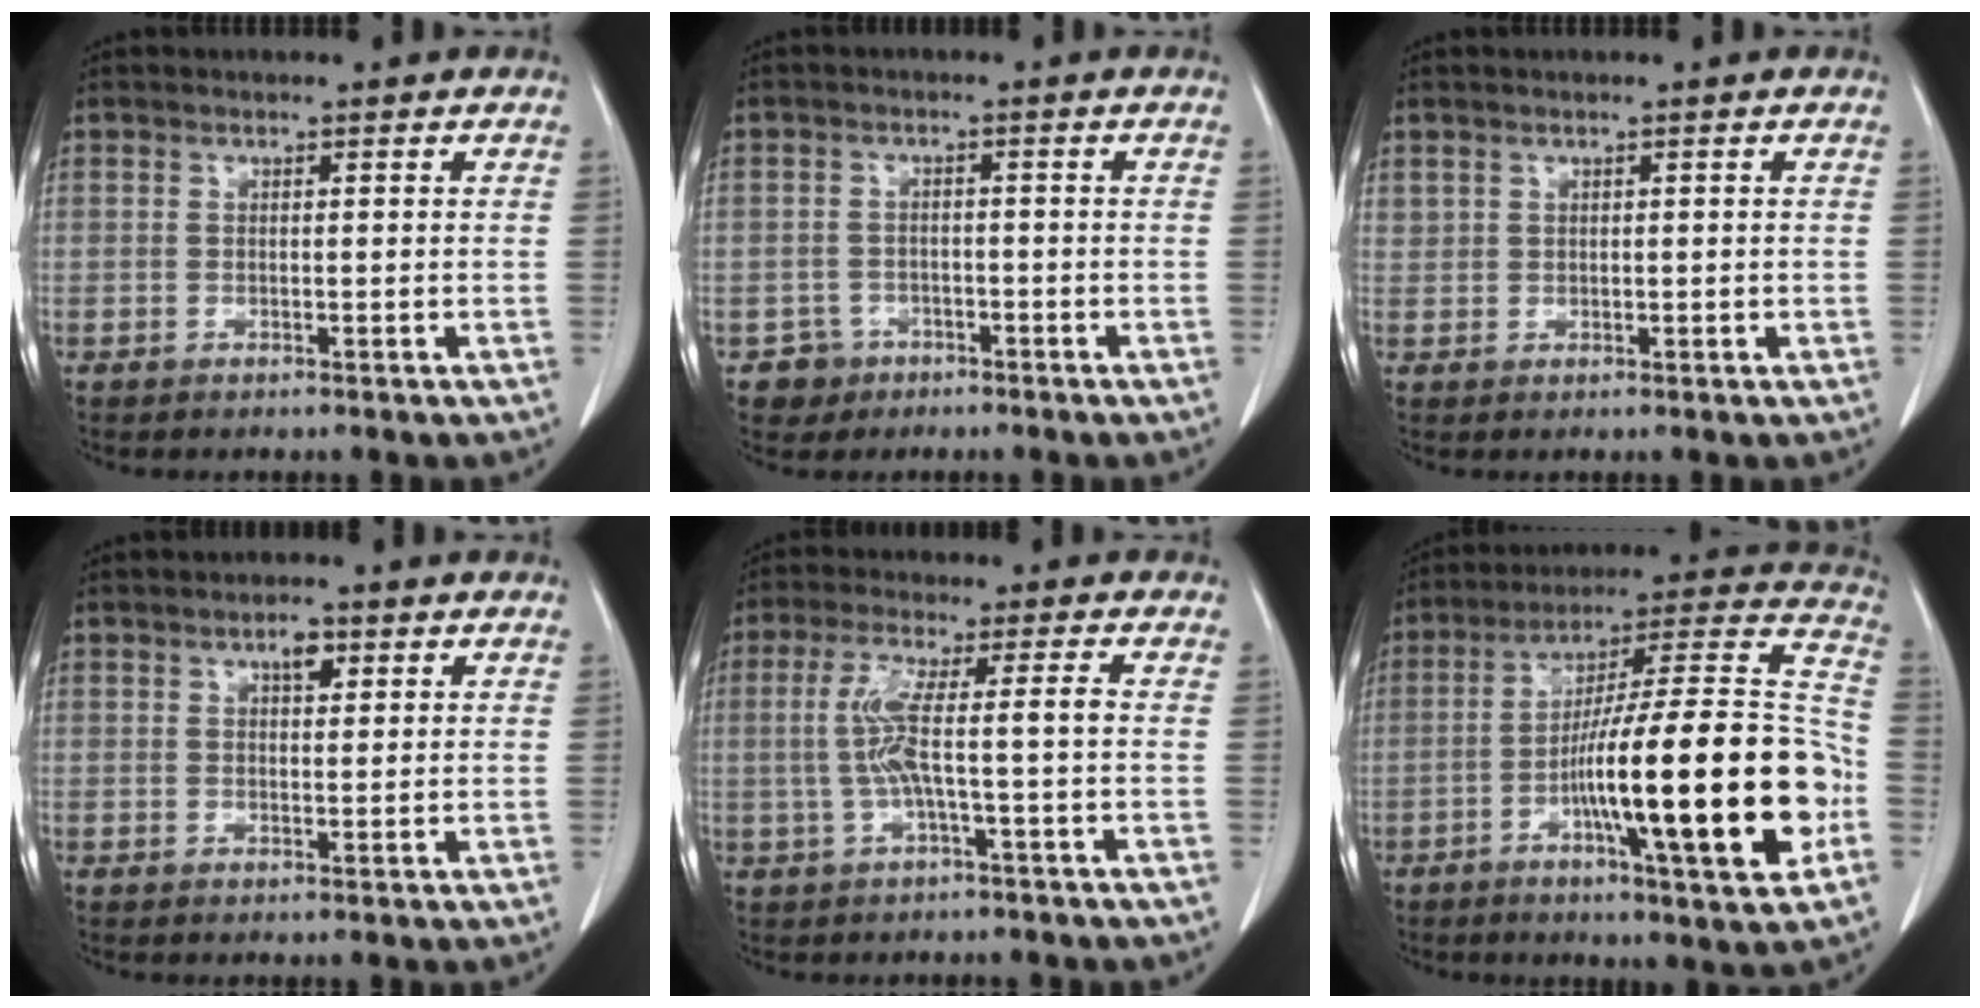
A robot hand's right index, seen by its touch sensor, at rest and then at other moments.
{"total": 3.6, "force": [-1.8, 3.1, -0.3], "torque": [0.010, 0.015, -0.029]}
{"total": 1.2, "force": [0.9, 0.9, 0.2], "torque": [0.003, 0.004, 0.019]}
{"total": 2.5, "force": [1.2, 1.1, 1.9], "torque": [-0.031, 0.002, 0.020]}
{"total": 6.3, "force": [-0.6, 0.0, 6.3], "torque": [-0.134, 0.016, -0.009]}
{"total": 25.1, "force": [-6.9, 1.9, 24.1], "torque": [-0.330, 0.004, -0.111]}